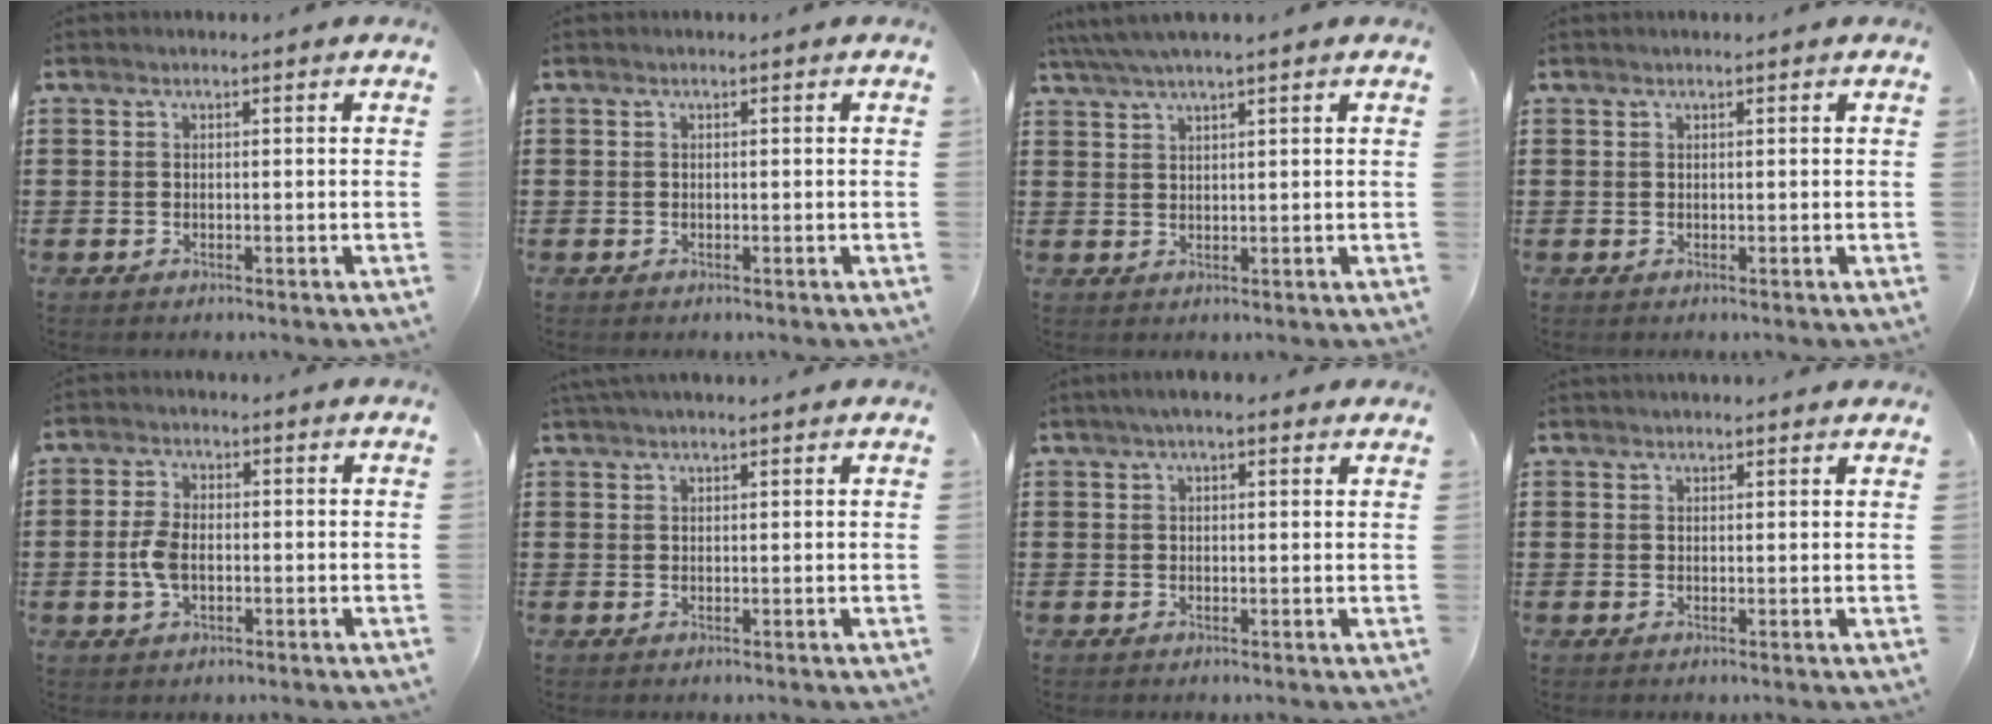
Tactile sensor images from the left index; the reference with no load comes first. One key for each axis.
{"total": 0.0}
{"total": 3.0, "fx": 2.4, "fy": -0.1, "fz": 1.8, "tx": -0.040, "ty": 0.000, "tz": 0.044}
{"total": 0.0}
{"total": 4.7, "fx": -0.5, "fy": 2.4, "fz": 3.9, "tx": -0.100, "ty": -0.005, "tz": -0.016}
{"total": 1.6, "fx": 1.5, "fy": 0.2, "fz": 0.7, "tx": -0.016, "ty": 0.002, "tz": 0.028}
{"total": 2.9, "fx": 1.9, "fy": 0.7, "fz": 2.0, "tx": -0.043, "ty": 0.007, "tz": 0.034}
{"total": 1.3, "fx": 1.3, "fy": 0.2, "fz": 0.2, "tx": -0.007, "ty": 0.001, "tz": 0.025}